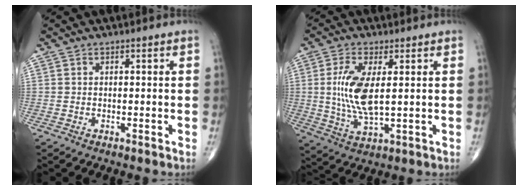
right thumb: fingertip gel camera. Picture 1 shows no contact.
{"total": 8.4, "force": [1.1, 3.1, 7.8], "torque": [-0.169, -0.015, 0.026]}